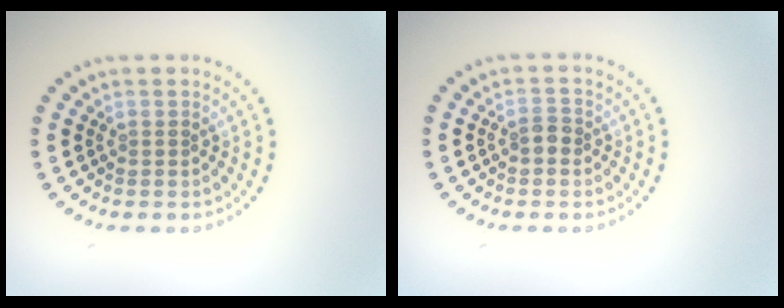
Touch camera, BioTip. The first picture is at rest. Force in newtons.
{"total": 1.2, "press": 1.2, "slide": 0.3}